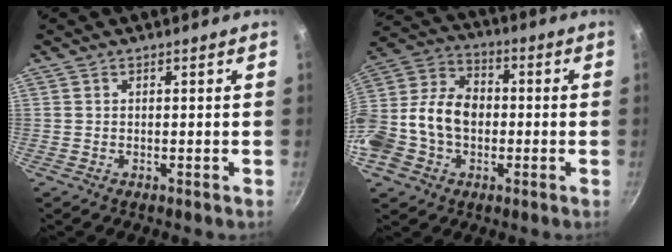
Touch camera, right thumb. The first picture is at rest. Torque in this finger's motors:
{"motor_torque": [0.95, 0.94, 0.19, -0.10, 0.21]}